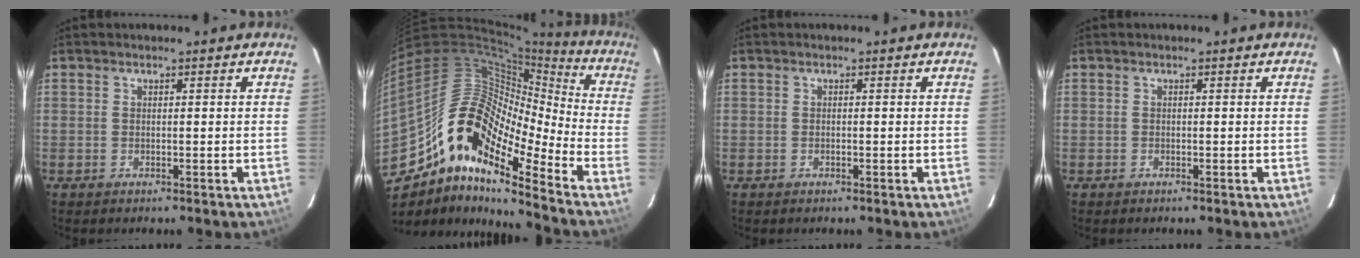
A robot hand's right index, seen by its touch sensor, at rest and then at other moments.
{"total": 17.7, "force": [-11.1, 5.5, 12.6], "torque": [-0.192, 0.005, -0.225]}
{"total": 0.0}
{"total": 0.0}